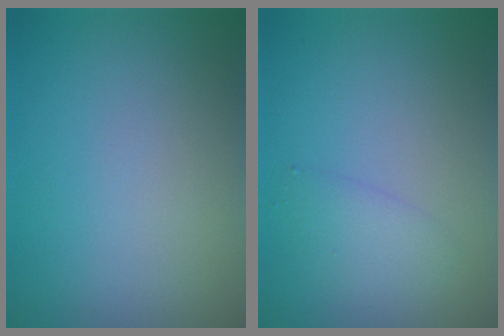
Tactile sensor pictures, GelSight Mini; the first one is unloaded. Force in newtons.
{"total": 1.5, "press": 1.5, "slide": 0.1}